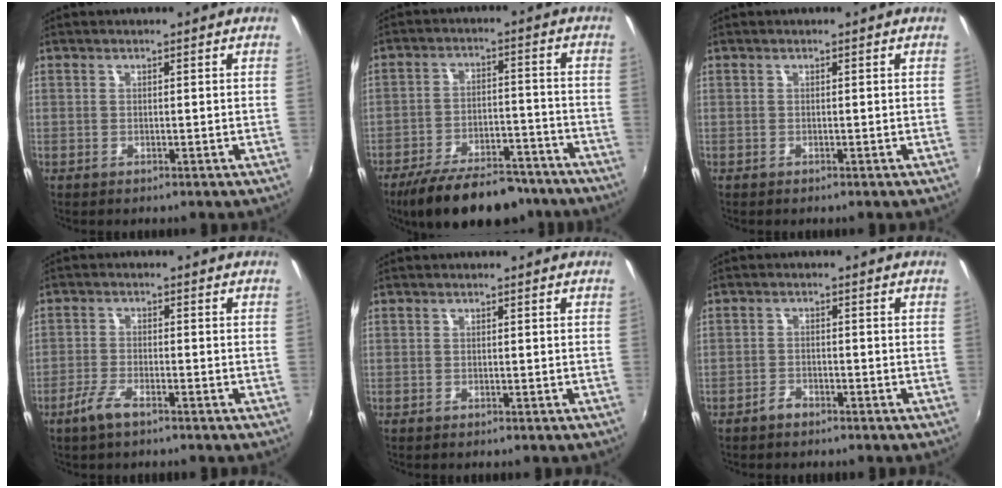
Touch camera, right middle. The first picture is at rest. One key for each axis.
{"total": 18.2, "fx": -14.5, "fy": 6.4, "fz": 8.8, "tx": -0.166, "ty": -0.011, "tz": -0.209}
{"total": 0.0}
{"total": 4.1, "fx": -3.0, "fy": 1.0, "fz": 2.7, "tx": -0.069, "ty": -0.005, "tz": -0.061}
{"total": 0.0}
{"total": 2.1, "fx": -1.8, "fy": 0.8, "fz": 0.5, "tx": -0.015, "ty": 0.003, "tz": -0.033}